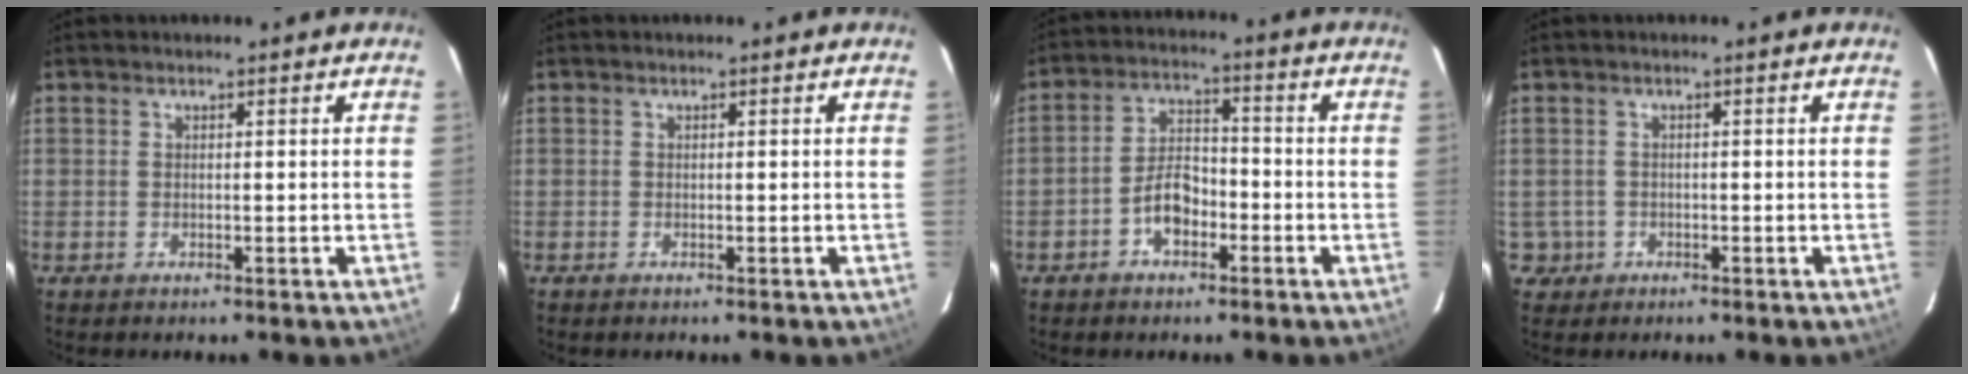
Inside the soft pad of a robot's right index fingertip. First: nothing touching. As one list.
[{"total": 0.0}, {"total": 6.3, "force": [-3.1, 3.6, 4.2], "torque": [-0.082, 0.019, -0.050]}, {"total": 2.8, "force": [-0.8, 2.7, 0.1], "torque": [-0.003, 0.012, -0.007]}]